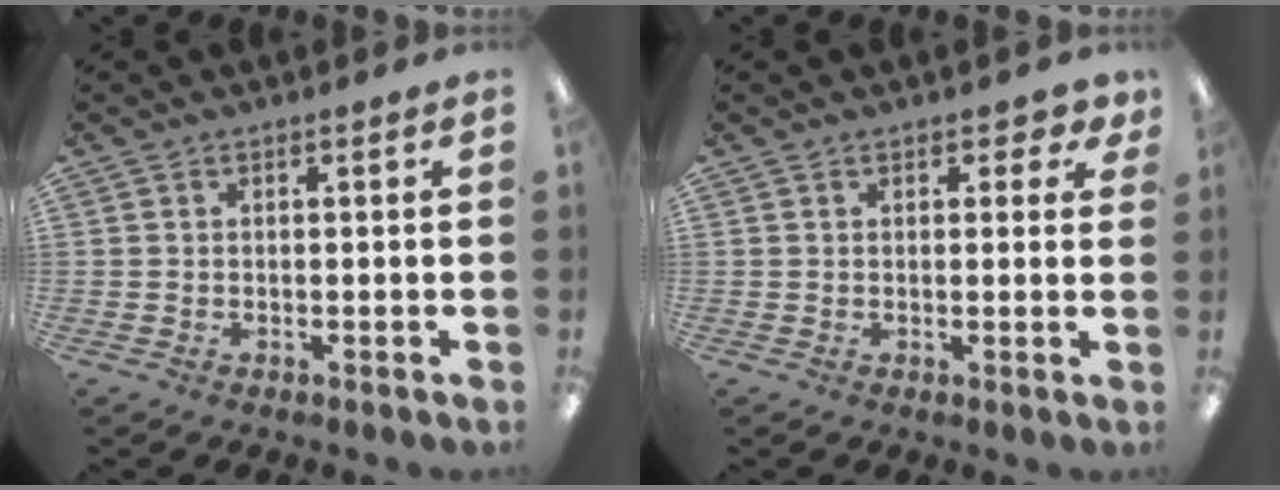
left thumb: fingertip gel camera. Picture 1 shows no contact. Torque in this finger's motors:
{"motor_torque": [0.00, 0.08, -0.11, -0.29, 0.04]}